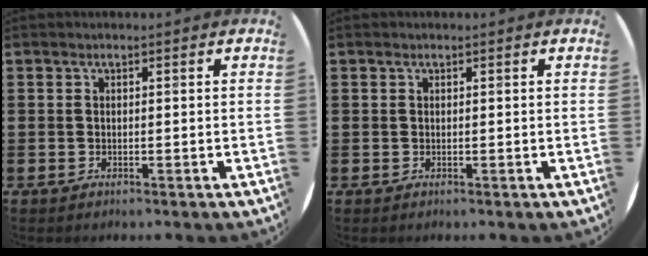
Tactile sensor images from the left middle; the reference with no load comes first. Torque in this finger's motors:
{"motor_torque": [-0.06, 0.09, 0.00, -0.01]}